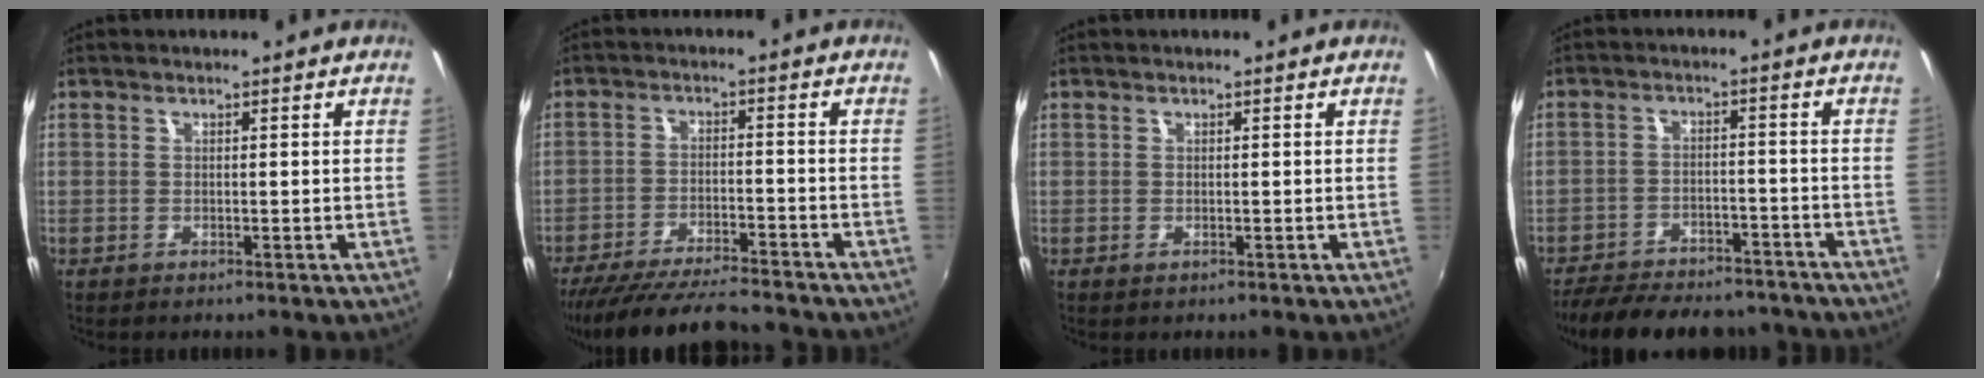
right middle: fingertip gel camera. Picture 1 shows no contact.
{"total": 17.0, "force": [-15.1, 2.6, 7.2], "torque": [-0.149, -0.020, -0.237]}
{"total": 0.0}
{"total": 20.5, "force": [-17.4, 6.8, 8.4], "torque": [-0.177, -0.005, -0.232]}